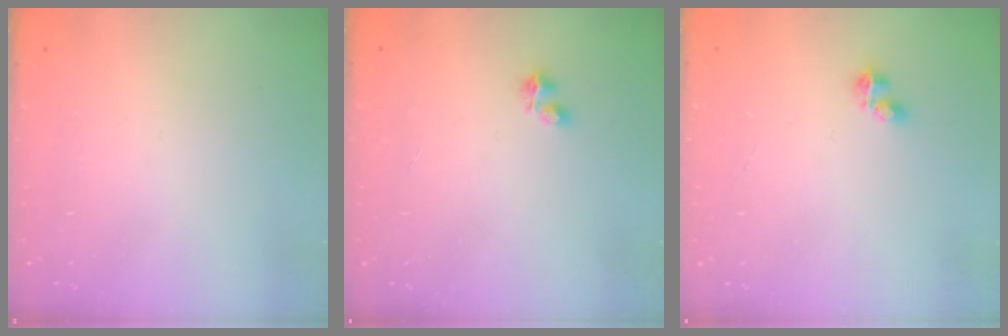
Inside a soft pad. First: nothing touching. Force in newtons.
{"total": 2.4, "press": 2.3, "slide": 0.6}
{"total": 3.3, "press": 3.3, "slide": 0.4}